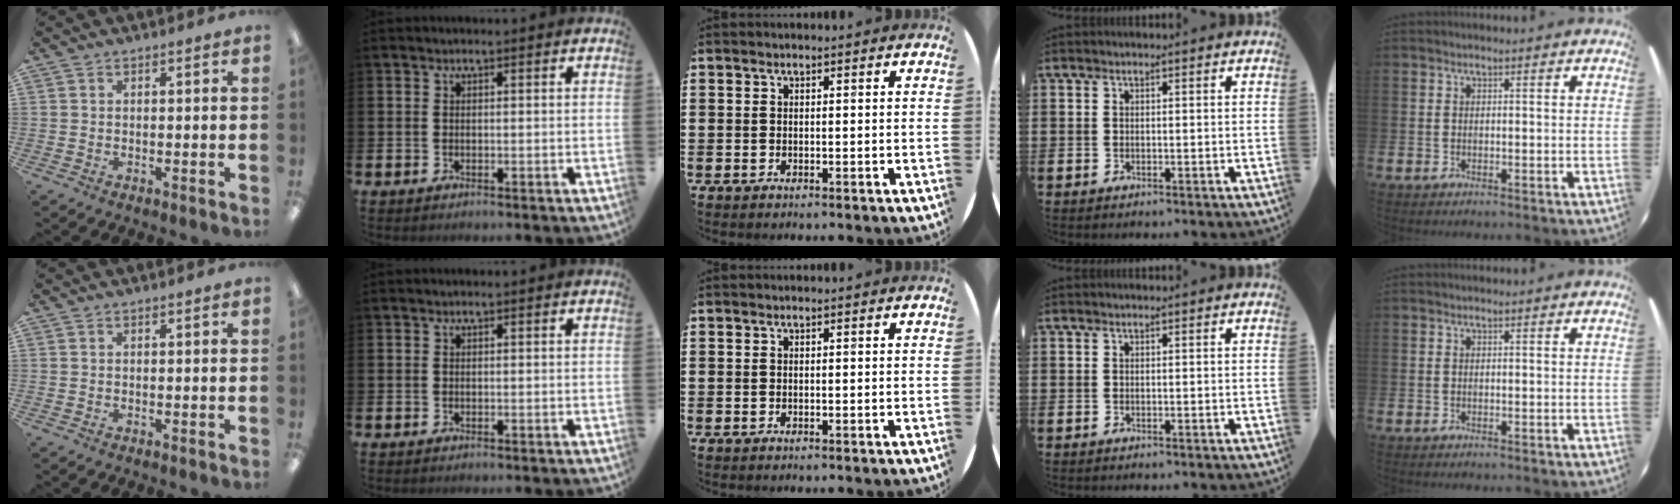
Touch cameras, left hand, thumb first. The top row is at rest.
{}